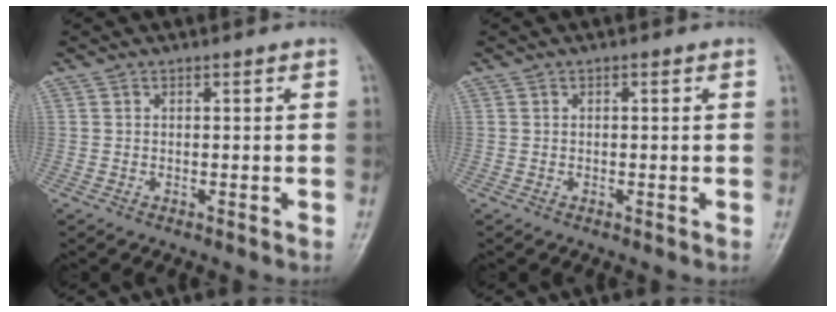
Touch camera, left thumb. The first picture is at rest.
{"total": 0.0}